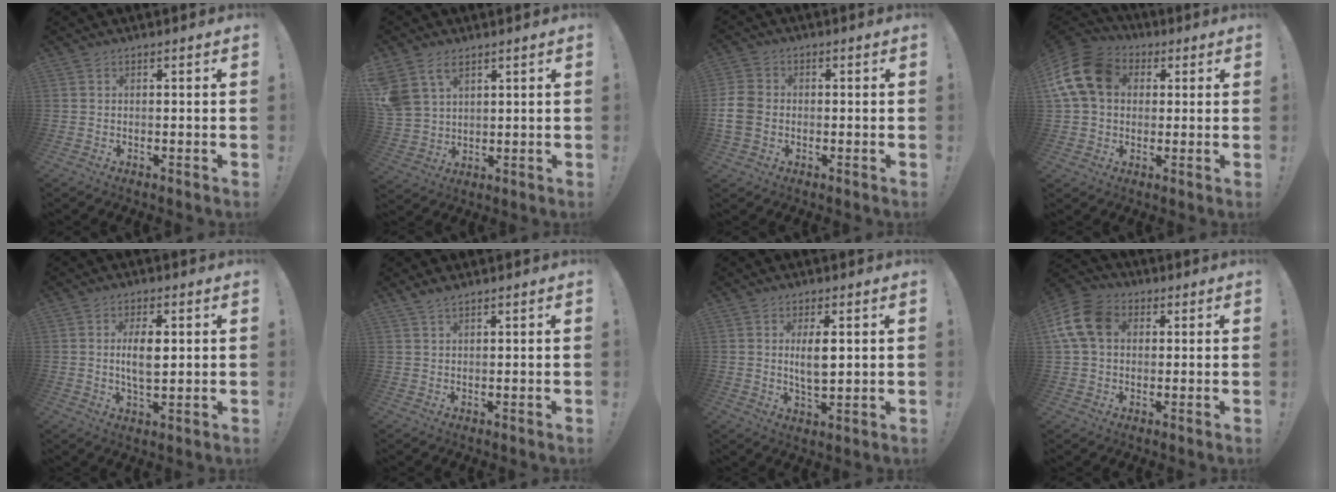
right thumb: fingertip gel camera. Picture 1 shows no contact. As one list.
[{"total": 8.1, "force": [5.0, 5.2, 3.7], "torque": [-0.083, -0.020, 0.105]}, {"total": 8.7, "force": [-1.2, 6.8, 5.2], "torque": [-0.120, 0.003, -0.020]}, {"total": 16.2, "force": [3.8, 12.3, 9.9], "torque": [-0.188, 0.002, 0.075]}, {"total": 7.0, "force": [1.1, 3.1, 6.2], "torque": [-0.107, -0.007, 0.010]}, {"total": 2.4, "force": [2.0, 0.6, 1.2], "torque": [-0.020, -0.012, 0.036]}, {"total": 6.1, "force": [1.5, 2.4, 5.4], "torque": [-0.098, -0.008, 0.021]}, {"total": 13.1, "force": [3.2, 9.8, 8.1], "torque": [-0.152, 0.003, 0.065]}]